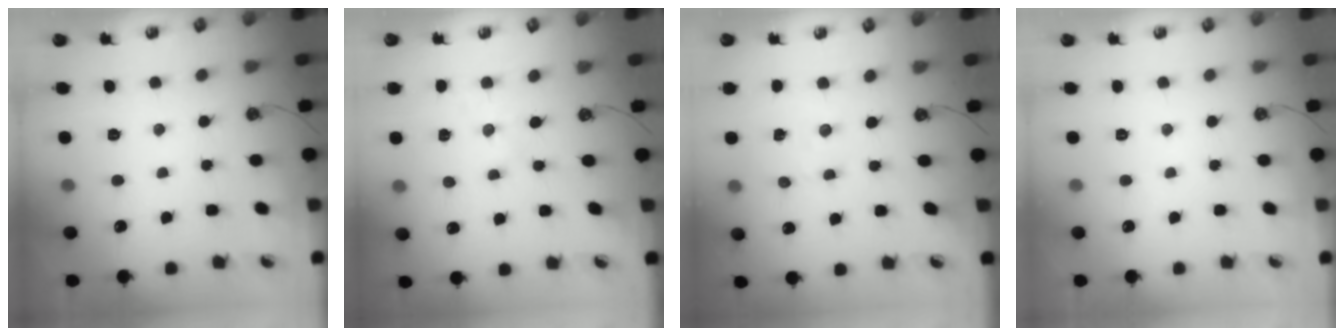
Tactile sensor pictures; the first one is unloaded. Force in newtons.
{"total": 2.2, "press": 2.1, "slide": 0.4}
{"total": 2.3, "press": 2.3, "slide": 0.4}
{"total": 0.0}